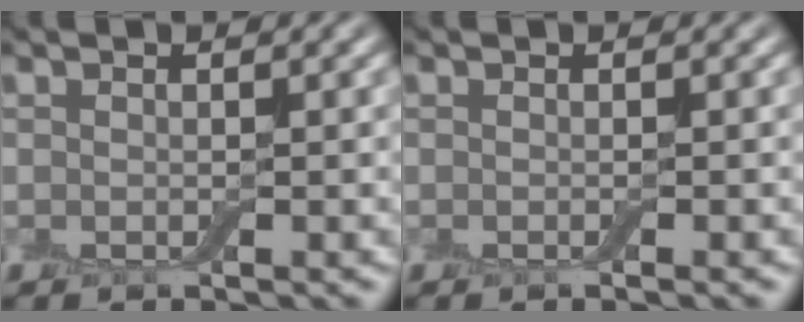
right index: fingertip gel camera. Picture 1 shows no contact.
{"total": 0.5, "force": [-0.2, 0.1, 0.5], "torque": [-0.004, 0.000, -0.005]}